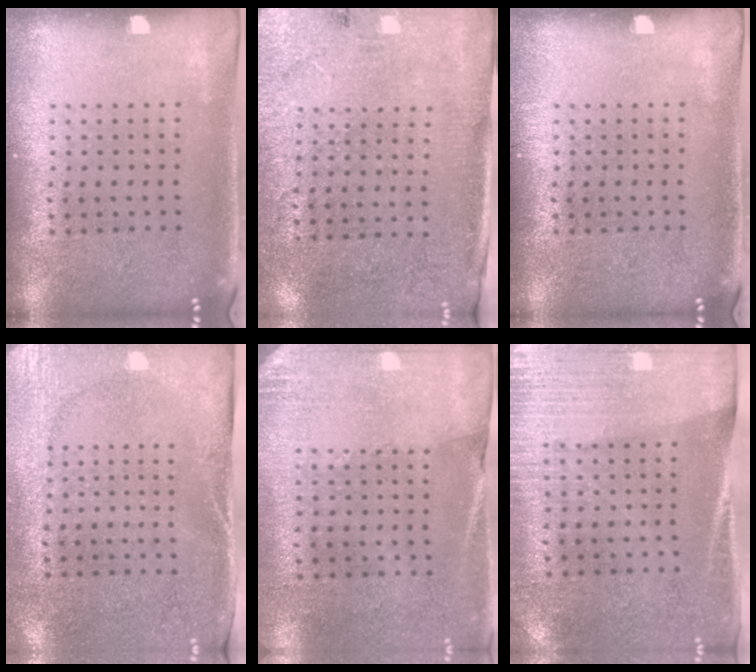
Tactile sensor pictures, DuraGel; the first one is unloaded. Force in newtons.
{"total": 2.7, "press": 2.3, "slide": 1.5}
{"total": 0.0}
{"total": 2.7, "press": 2.1, "slide": 1.6}
{"total": 2.6, "press": 2.3, "slide": 1.2}
{"total": 2.9, "press": 2.6, "slide": 1.3}